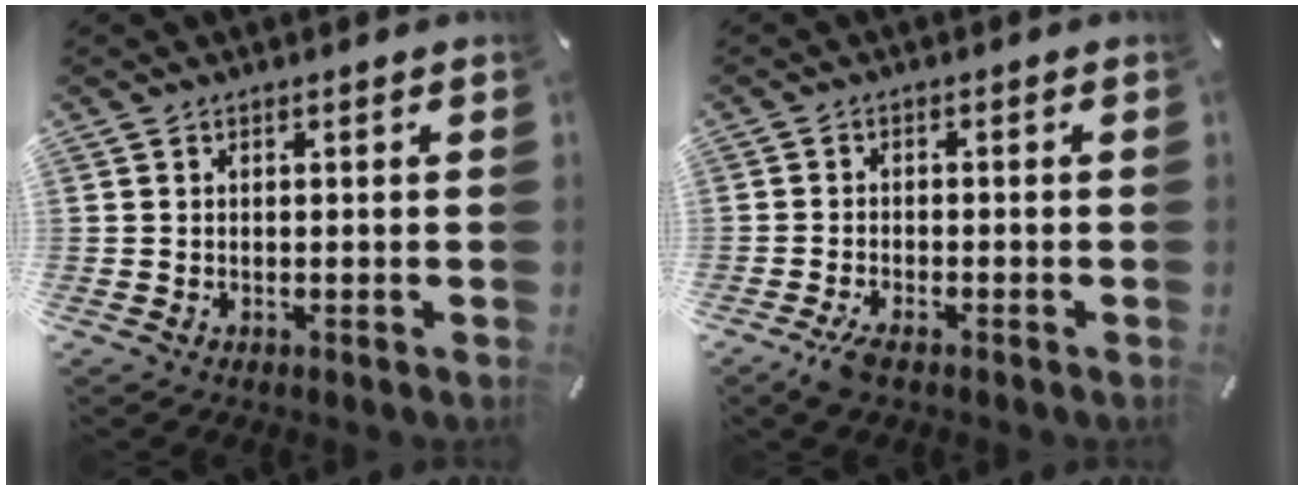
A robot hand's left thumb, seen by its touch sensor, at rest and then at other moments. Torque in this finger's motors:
{"motor_torque": [-0.34, 0.69, 0.36, 0.33, 0.02]}